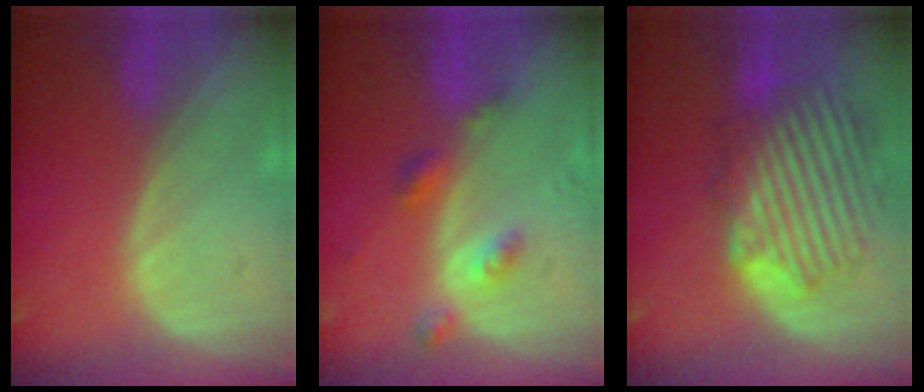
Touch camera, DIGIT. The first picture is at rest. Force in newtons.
{"total": 4.5, "press": 4.0, "slide": 1.9}
{"total": 9.6, "press": 9.6, "slide": 0.4}